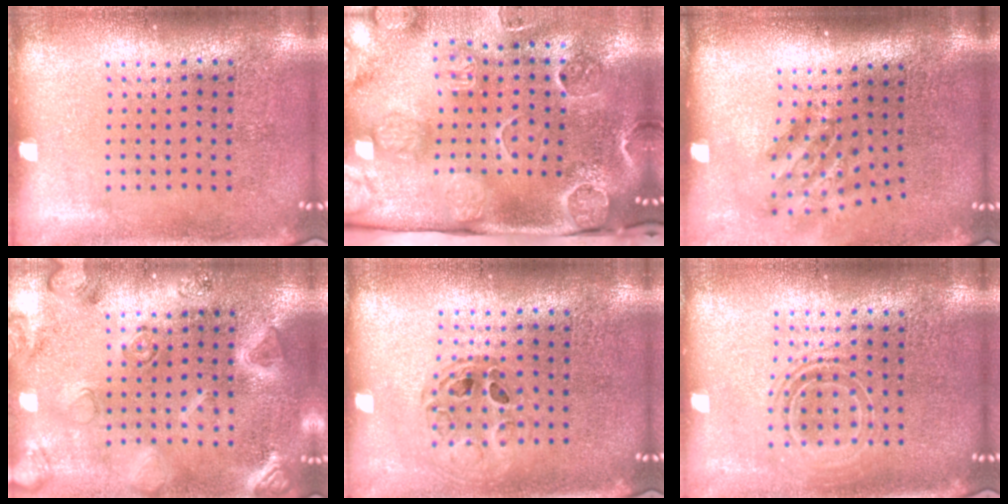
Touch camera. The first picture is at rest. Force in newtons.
{"total": 3.4, "press": 3.1, "slide": 1.4}
{"total": 1.9, "press": 1.2, "slide": 1.4}
{"total": 2.9, "press": 2.9, "slide": 0.5}
{"total": 0.8, "press": 0.8, "slide": 0.0}
{"total": 1.7, "press": 1.3, "slide": 1.0}